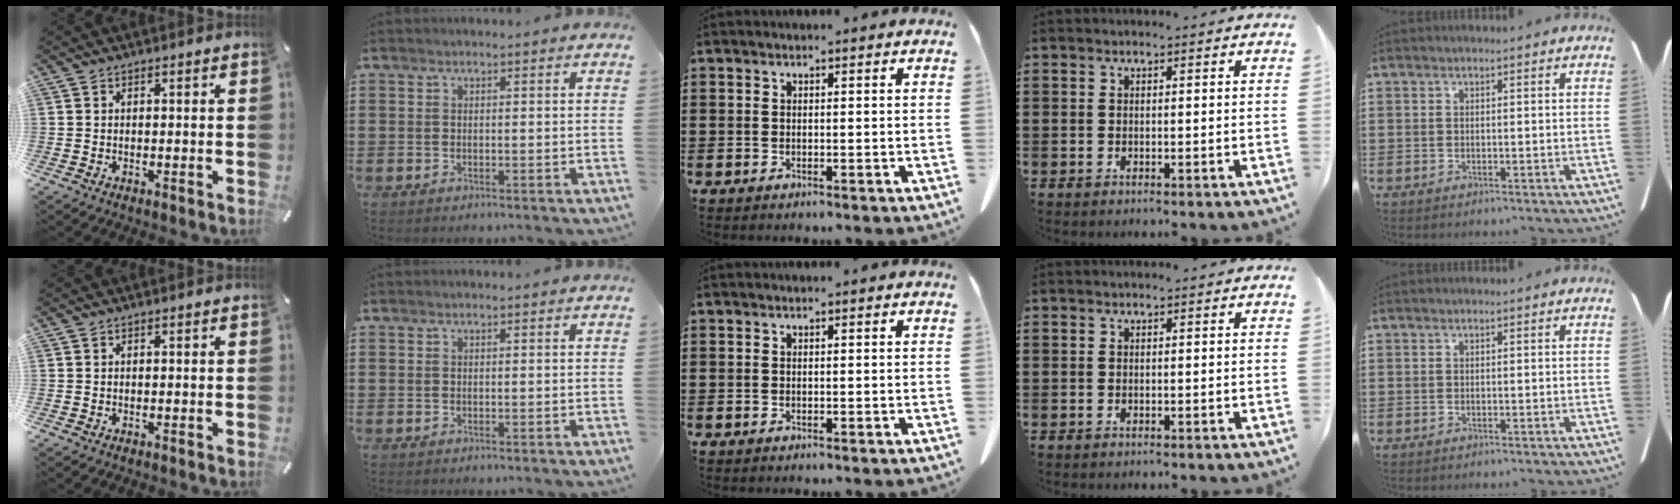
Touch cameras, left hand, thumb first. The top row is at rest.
{}